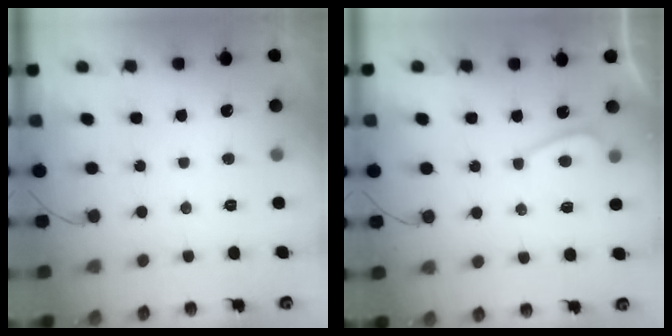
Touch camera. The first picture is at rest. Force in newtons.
{"total": 3.5, "press": 3.3, "slide": 0.9}